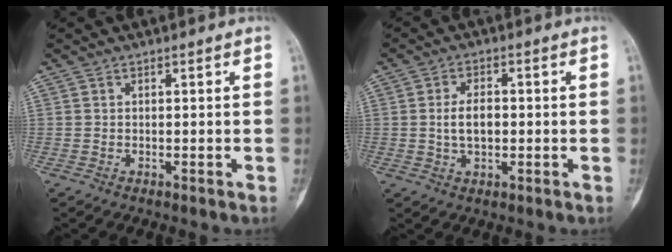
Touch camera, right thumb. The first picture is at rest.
{"total": 5.1, "force": [-0.3, 2.9, 4.2], "torque": [-0.076, 0.008, -0.006]}